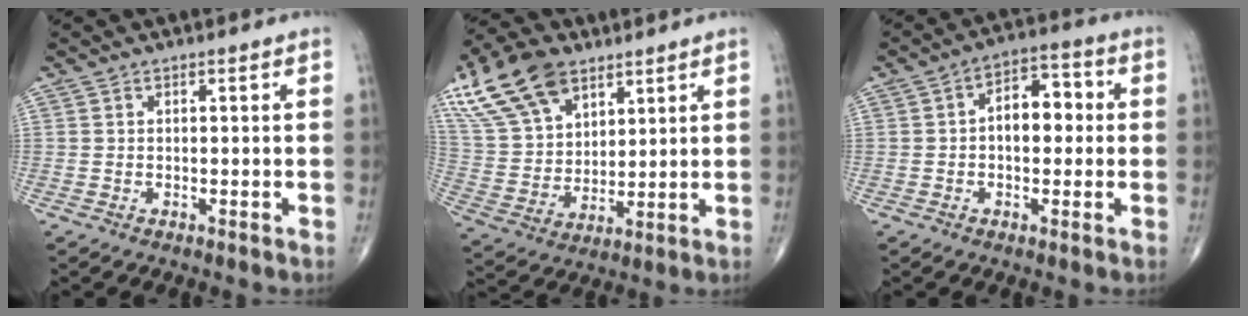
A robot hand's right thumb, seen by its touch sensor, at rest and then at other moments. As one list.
[{"total": 18.0, "force": [10.6, 10.3, 10.1], "torque": [-0.187, -0.020, 0.206]}, {"total": 8.2, "force": [0.3, 5.1, 6.4], "torque": [-0.069, 0.026, -0.006]}]